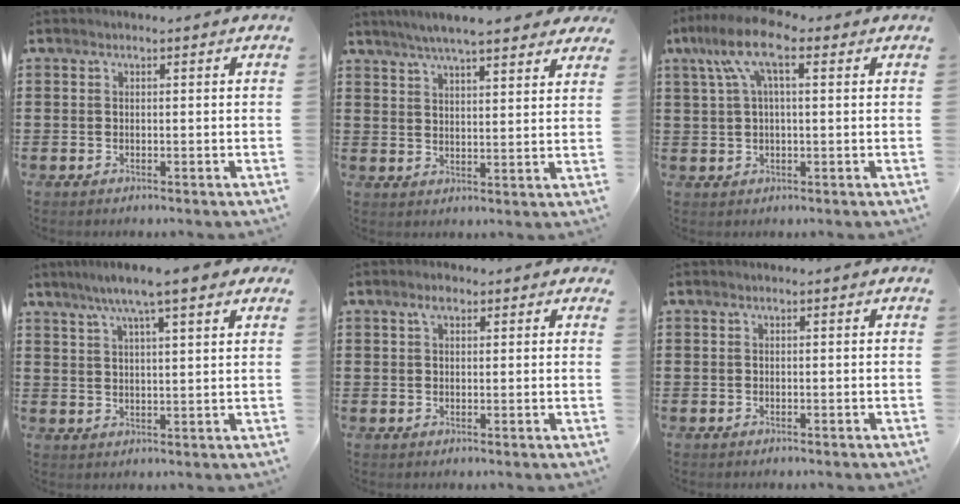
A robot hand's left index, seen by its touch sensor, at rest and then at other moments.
{"total": 5.8, "force": [5.2, 0.3, 2.5], "torque": [-0.065, -0.014, 0.092]}
{"total": 9.1, "force": [3.7, 3.0, 7.7], "torque": [-0.169, 0.002, 0.060]}
{"total": 7.2, "force": [5.4, 0.6, 4.8], "torque": [-0.107, 0.000, 0.094]}
{"total": 2.7, "force": [1.7, 1.2, 1.7], "torque": [-0.029, 0.002, 0.029]}
{"total": 0.0}